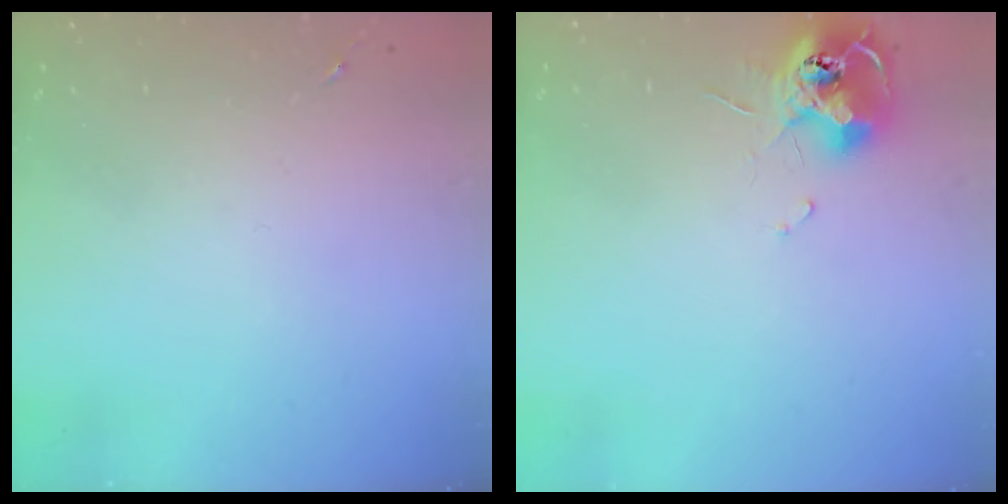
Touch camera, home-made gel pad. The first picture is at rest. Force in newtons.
{"total": 12.0, "press": 11.9, "slide": 1.2}